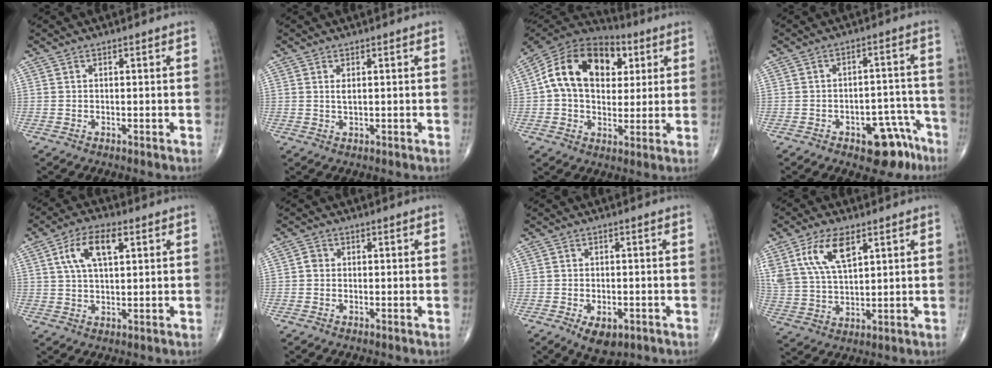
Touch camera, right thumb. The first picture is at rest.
{"total": 1.4, "force": [0.5, 0.5, 1.2], "torque": [-0.025, -0.004, 0.012]}
{"total": 19.3, "force": [4.6, 13.1, 13.5], "torque": [-0.209, 0.013, 0.067]}
{"total": 9.6, "force": [-5.6, 5.0, 5.9], "torque": [-0.041, 0.052, -0.067]}
{"total": 8.8, "force": [3.1, 4.0, 7.2], "torque": [-0.134, 0.005, 0.055]}
{"total": 1.3, "force": [-0.1, 1.1, 0.6], "torque": [-0.005, 0.003, -0.006]}
{"total": 5.9, "force": [-2.8, 3.3, 4.1], "torque": [-0.062, 0.005, -0.033]}
{"total": 11.5, "force": [5.7, 5.3, 8.5], "torque": [-0.167, -0.013, 0.116]}